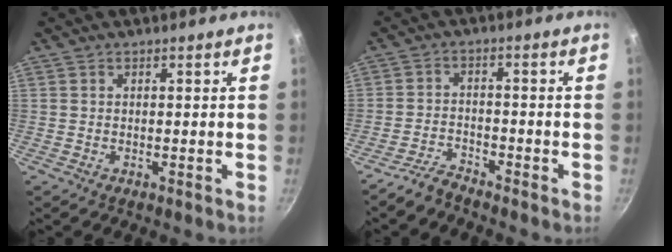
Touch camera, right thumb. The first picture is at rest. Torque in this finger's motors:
{"motor_torque": [0.41, -0.44, -0.46, 0.01, 0.09]}